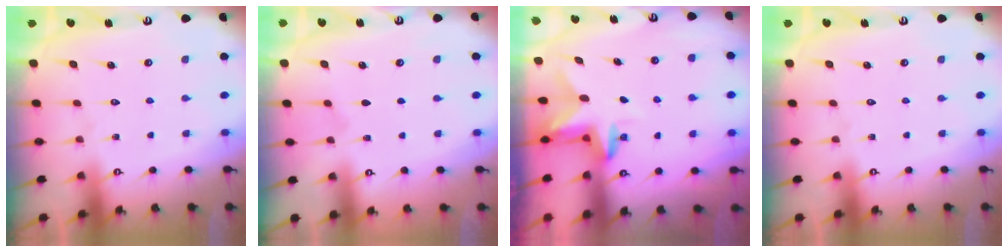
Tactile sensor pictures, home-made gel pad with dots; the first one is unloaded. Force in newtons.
{"total": 2.7, "press": 2.3, "slide": 1.6}
{"total": 3.0, "press": 3.0, "slide": 0.3}
{"total": 0.0}